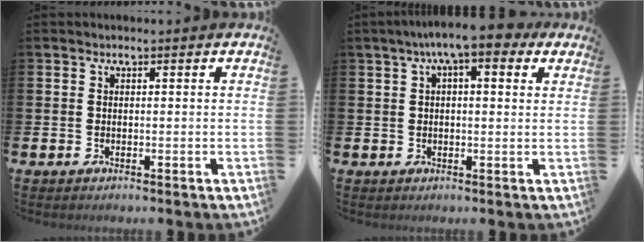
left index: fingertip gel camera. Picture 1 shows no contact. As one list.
[{"total": 6.4, "force": [4.2, 1.7, 4.5], "torque": [-0.070, -0.008, 0.068]}]